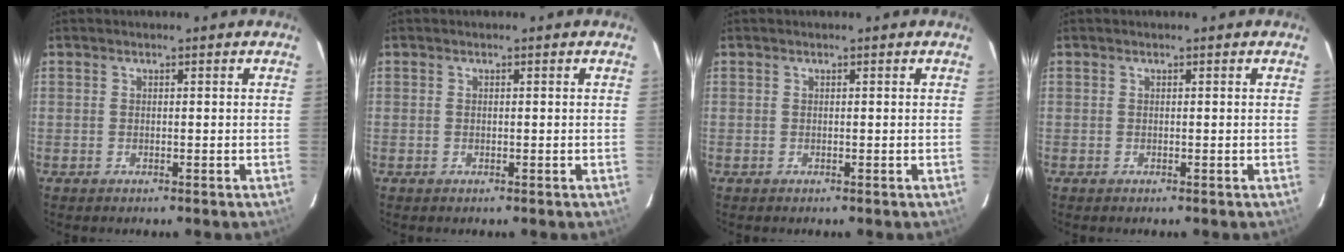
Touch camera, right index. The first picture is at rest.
{"total": 0.0}
{"total": 0.0}
{"total": 0.0}